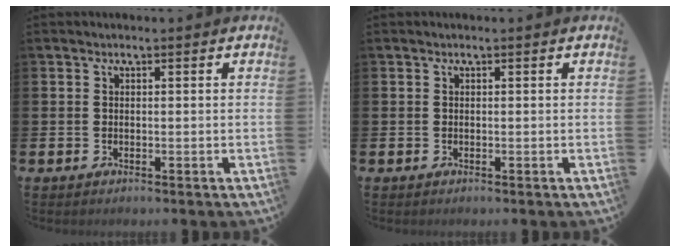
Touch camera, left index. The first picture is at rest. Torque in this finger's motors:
{"motor_torque": [0.00, 0.00, 0.00, -0.01]}